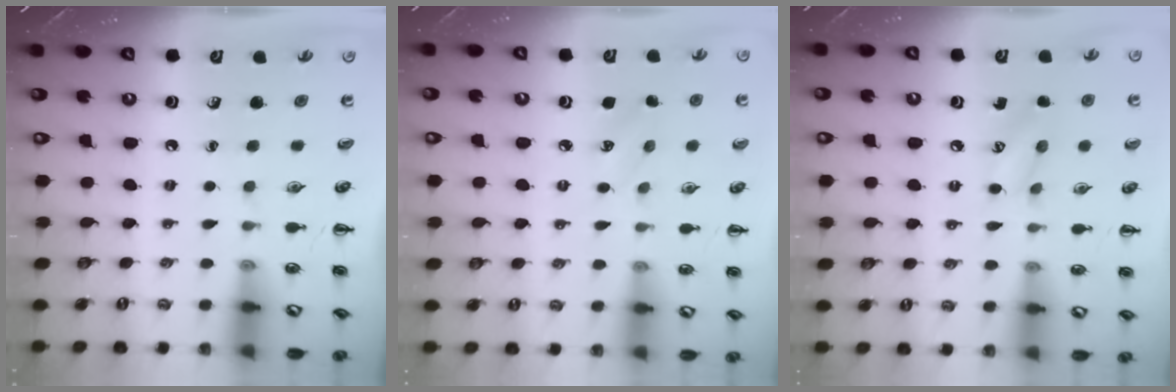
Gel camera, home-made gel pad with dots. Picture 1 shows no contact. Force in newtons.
{"total": 4.5, "press": 4.3, "slide": 1.2}
{"total": 8.2, "press": 8.1, "slide": 1.3}